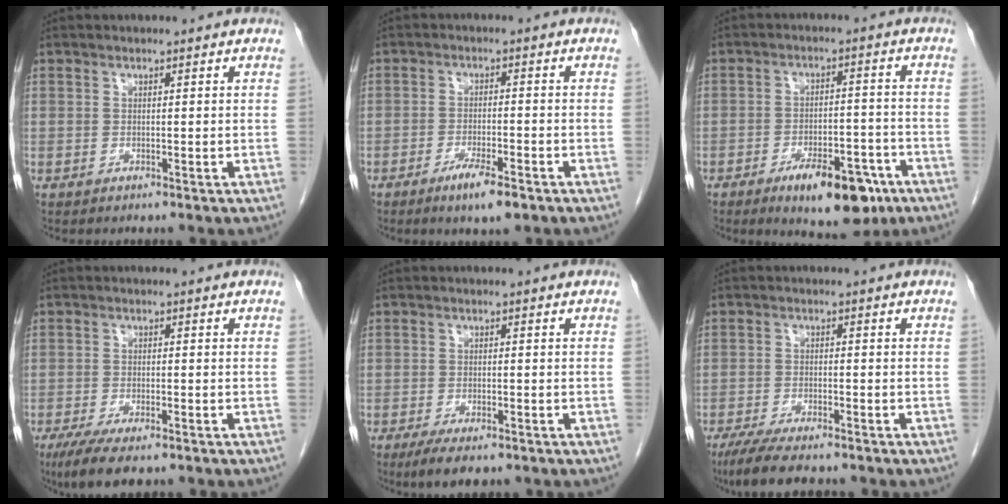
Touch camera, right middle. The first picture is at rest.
{"total": 5.2, "force": [-3.3, 0.7, 3.9], "torque": [-0.072, -0.007, -0.054]}
{"total": 10.8, "force": [-6.4, 3.9, 7.7], "torque": [-0.104, -0.001, -0.091]}
{"total": 7.7, "force": [-5.5, 2.1, 4.9], "torque": [-0.076, -0.016, -0.086]}
{"total": 5.7, "force": [-4.1, 1.8, 3.5], "torque": [-0.051, -0.009, -0.062]}
{"total": 9.2, "force": [-7.5, 1.7, 5.0], "torque": [-0.078, -0.018, -0.119]}